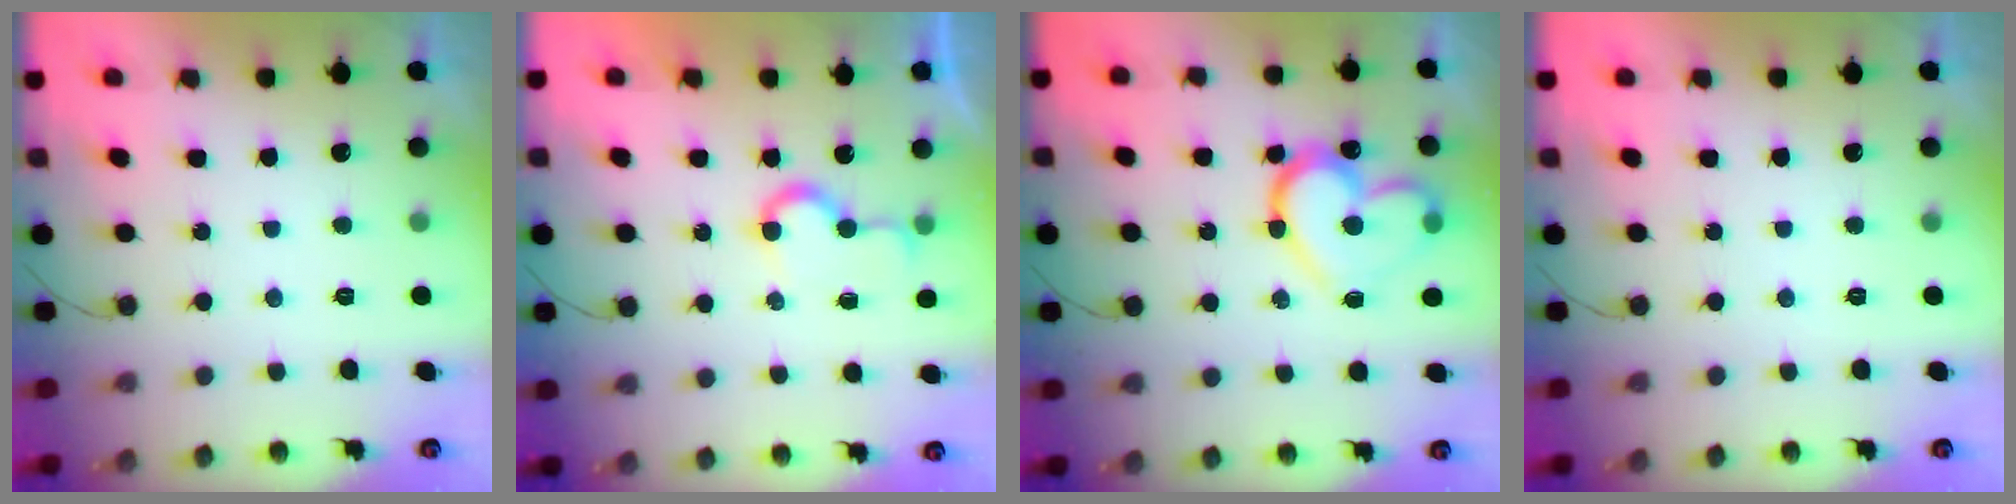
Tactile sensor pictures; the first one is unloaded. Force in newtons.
{"total": 5.8, "press": 5.8, "slide": 0.6}
{"total": 17.9, "press": 17.9, "slide": 1.4}
{"total": 0.0}